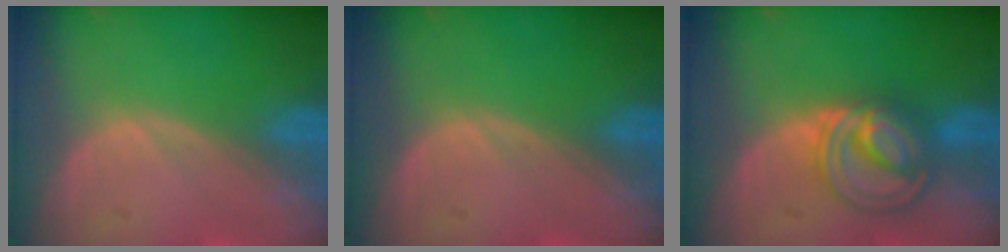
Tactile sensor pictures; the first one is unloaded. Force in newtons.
{"total": 0.0}
{"total": 6.8, "press": 6.8, "slide": 0.3}